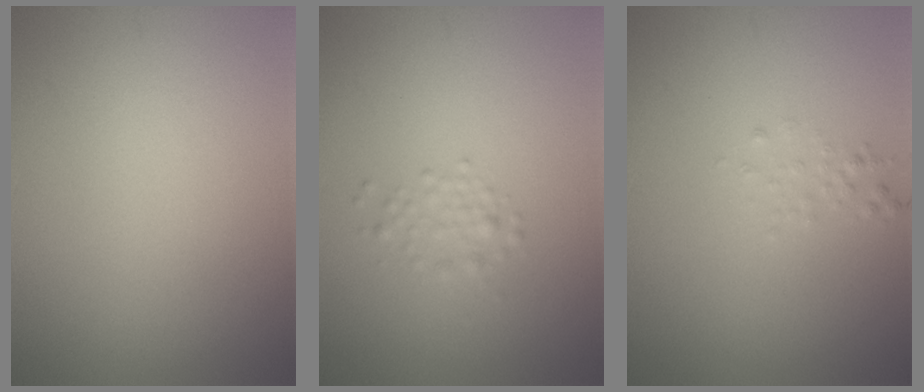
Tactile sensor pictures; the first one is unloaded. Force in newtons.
{"total": 1.4, "press": 1.4, "slide": 0.1}
{"total": 0.8, "press": 0.8, "slide": 0.1}